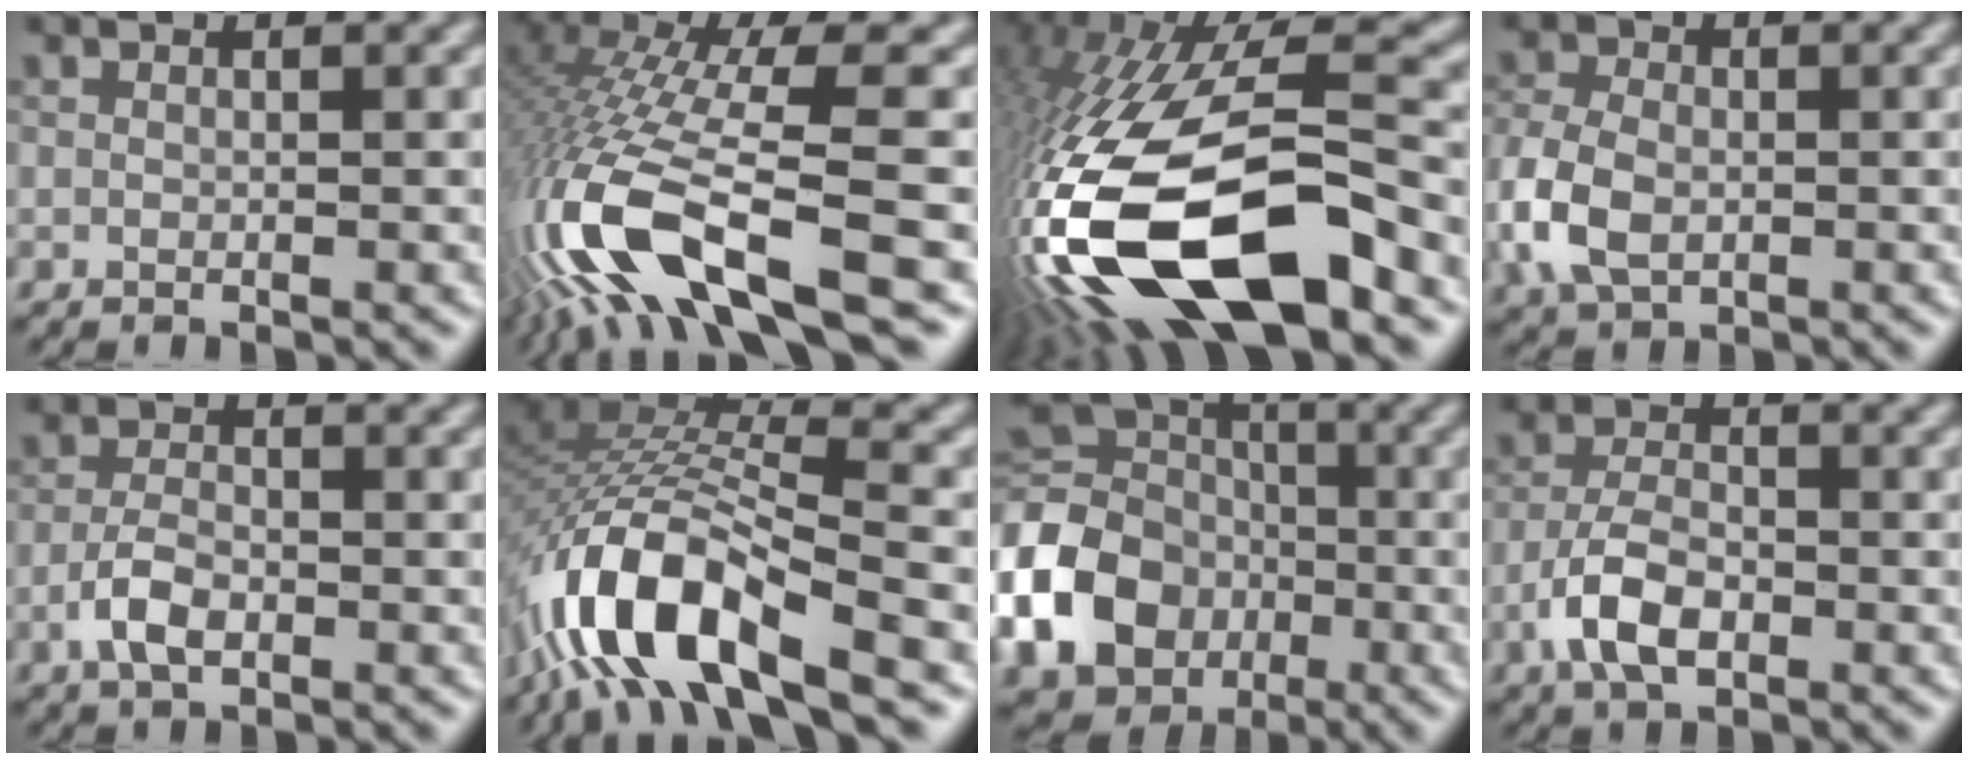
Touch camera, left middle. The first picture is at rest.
{"total": 13.7, "force": [-5.6, 3.8, 12.0], "torque": [-0.260, 0.006, -0.088]}
{"total": 18.3, "force": [-7.0, 7.0, 15.4], "torque": [-0.313, -0.017, -0.118]}
{"total": 5.2, "force": [-1.4, 3.5, 3.5], "torque": [-0.089, 0.001, -0.037]}
{"total": 2.8, "force": [-1.3, 1.4, 2.1], "torque": [-0.045, 0.005, -0.032]}
{"total": 12.1, "force": [-6.8, 4.3, 9.0], "torque": [-0.178, 0.002, -0.132]}
{"total": 13.4, "force": [-4.0, 11.0, 6.6], "torque": [-0.172, -0.013, -0.099]}
{"total": 4.3, "force": [-2.0, 2.1, 3.2], "torque": [-0.063, 0.005, -0.046]}